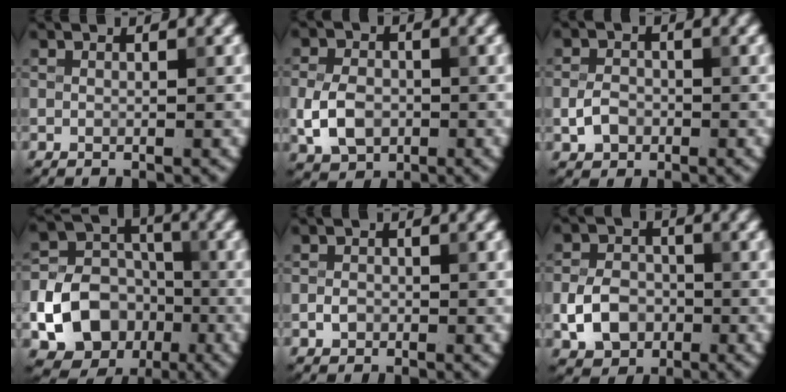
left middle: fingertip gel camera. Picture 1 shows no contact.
{"total": 4.3, "force": [-1.0, 3.2, 2.8], "torque": [-0.059, -0.002, -0.024]}
{"total": 2.3, "force": [-0.8, 1.8, 1.2], "torque": [-0.022, 0.001, -0.020]}
{"total": 10.8, "force": [-3.7, 9.0, 4.7], "torque": [-0.076, -0.025, -0.084]}
{"total": 1.2, "force": [-0.4, 0.9, 0.5], "torque": [-0.007, 0.000, -0.010]}
{"total": 4.5, "force": [-1.4, 3.5, 2.5], "torque": [-0.045, 0.000, -0.029]}